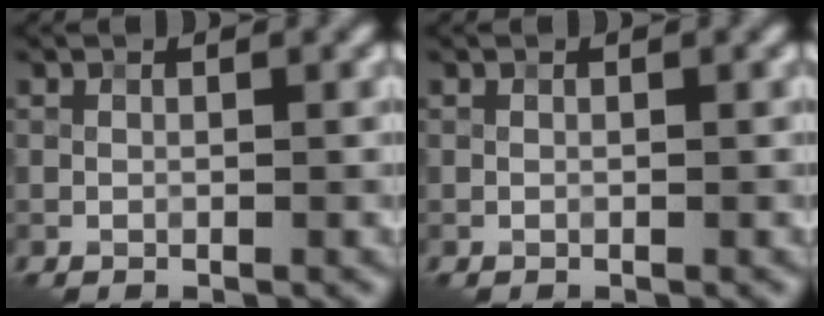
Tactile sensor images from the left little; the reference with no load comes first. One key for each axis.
{"total": 0.0}